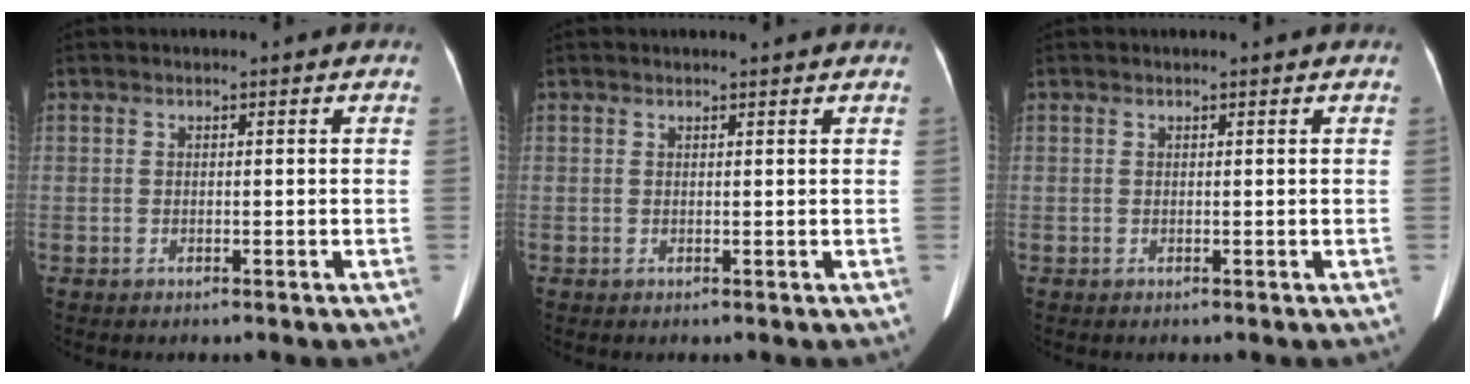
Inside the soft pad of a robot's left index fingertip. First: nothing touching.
{"total": 1.8, "force": [1.7, 0.0, 0.5], "torque": [-0.009, 0.005, 0.022]}
{"total": 0.8, "force": [0.8, 0.1, 0.2], "torque": [-0.010, 0.008, 0.010]}